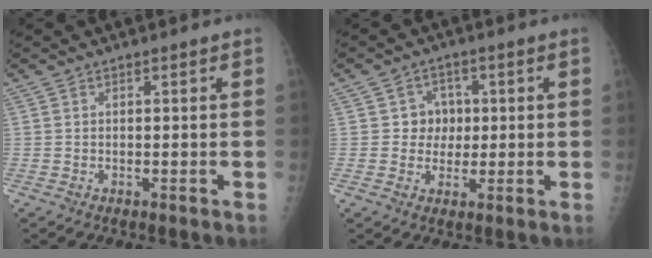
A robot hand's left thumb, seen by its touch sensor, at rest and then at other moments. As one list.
[{"total": 4.9, "force": [0.6, 4.6, 1.5], "torque": [0.015, 0.008, 0.004]}]